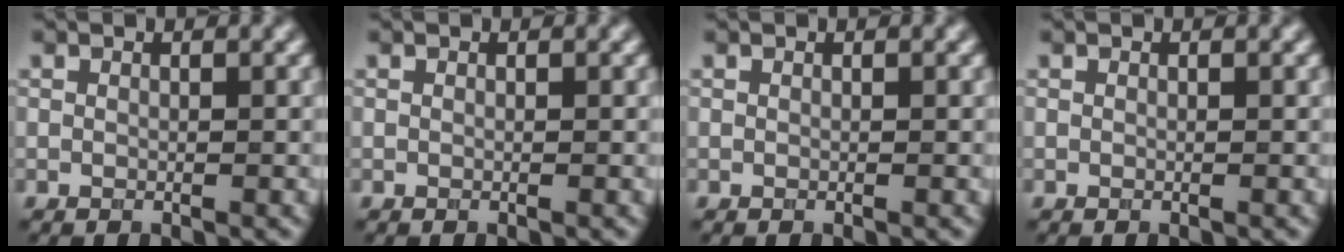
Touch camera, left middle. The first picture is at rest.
{"total": 0.0}
{"total": 0.0}
{"total": 0.0}